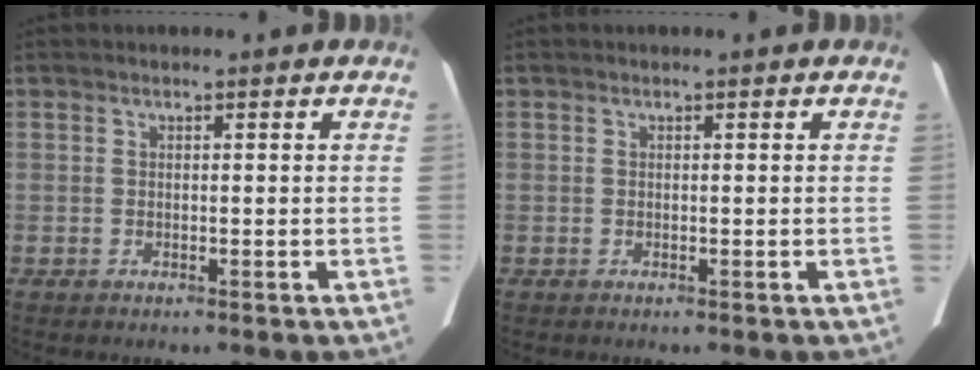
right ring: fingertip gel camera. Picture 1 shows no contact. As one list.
[{"total": 0.0}]